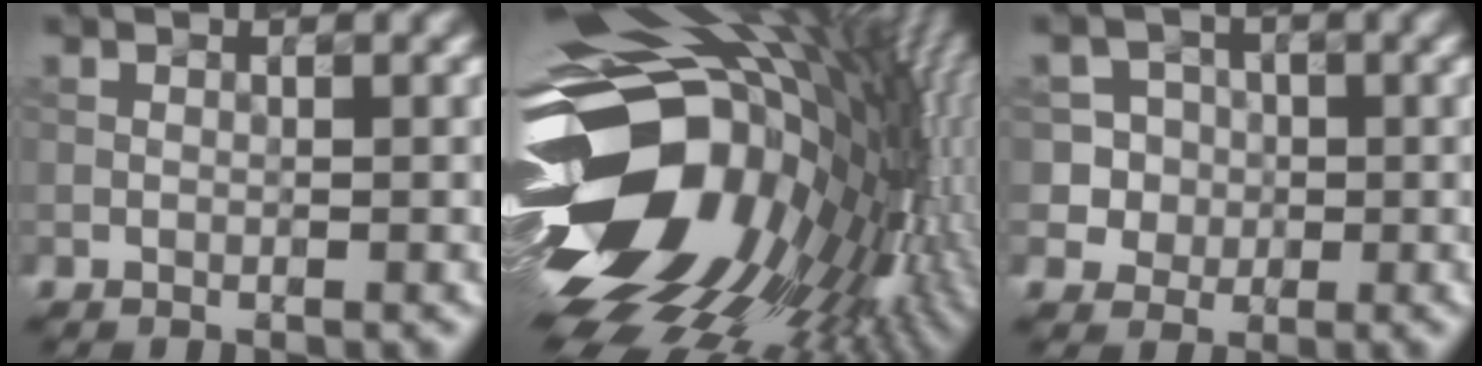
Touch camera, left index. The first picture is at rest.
{"total": 19.2, "force": [-0.6, 12.2, 14.8], "torque": [-0.268, -0.038, 0.005]}
{"total": 5.1, "force": [0.5, 5.0, 1.2], "torque": [-0.010, 0.027, 0.001]}